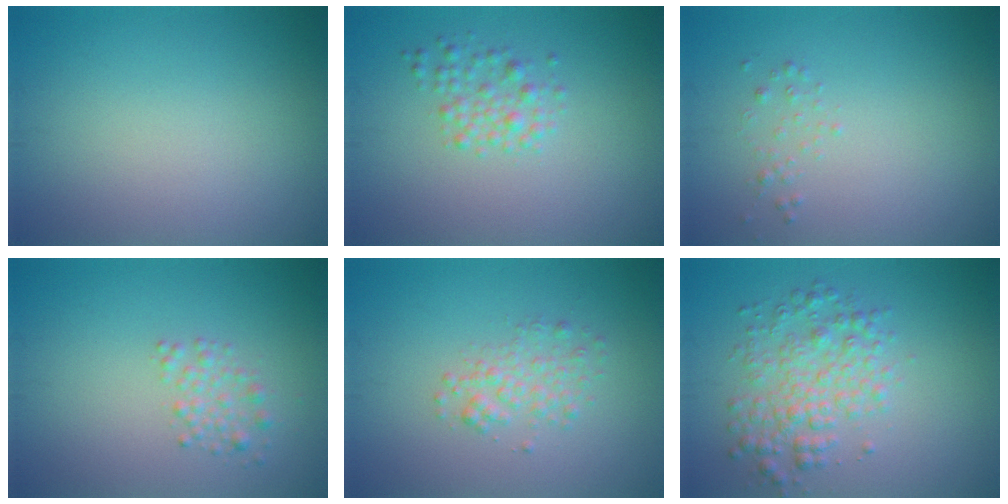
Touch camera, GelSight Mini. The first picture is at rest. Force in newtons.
{"total": 2.0, "press": 2.0, "slide": 0.0}
{"total": 0.7, "press": 0.7, "slide": 0.0}
{"total": 1.7, "press": 1.7, "slide": 0.0}
{"total": 2.1, "press": 2.1, "slide": 0.1}
{"total": 4.0, "press": 4.0, "slide": 0.0}